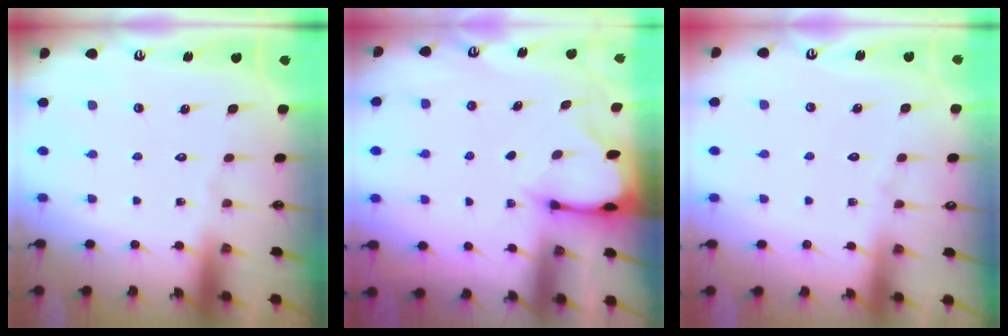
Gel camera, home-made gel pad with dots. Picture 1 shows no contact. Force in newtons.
{"total": 2.5, "press": 2.5, "slide": 0.0}
{"total": 3.4, "press": 3.4, "slide": 0.2}